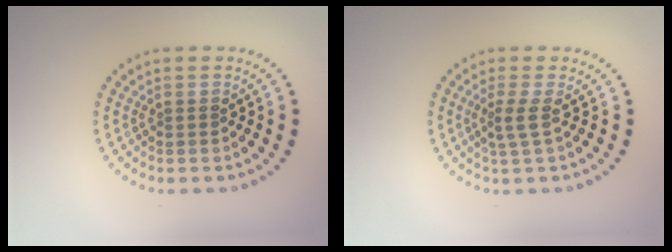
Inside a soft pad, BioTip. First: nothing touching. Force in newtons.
{"total": 1.9, "press": 1.5, "slide": 1.3}